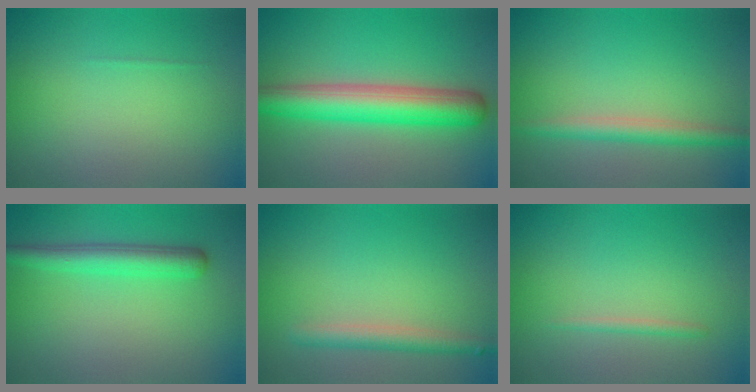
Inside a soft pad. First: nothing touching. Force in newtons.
{"total": 7.1, "press": 7.1, "slide": 0.2}
{"total": 2.5, "press": 2.5, "slide": 0.1}
{"total": 3.4, "press": 3.4, "slide": 0.2}
{"total": 2.3, "press": 2.3, "slide": 0.1}
{"total": 0.8, "press": 0.8, "slide": 0.0}